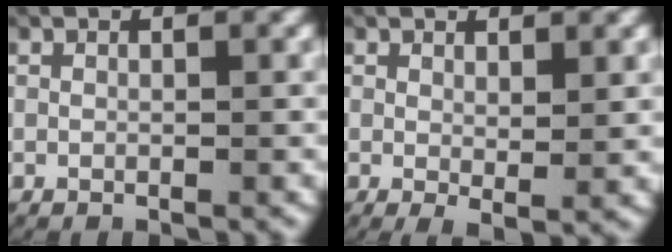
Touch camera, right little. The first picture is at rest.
{"total": 1.7, "force": [0.4, 0.5, 1.6], "torque": [-0.022, -0.013, 0.011]}